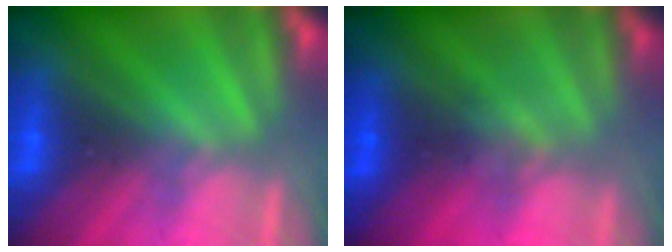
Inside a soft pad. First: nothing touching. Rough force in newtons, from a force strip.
{"total": 1.2}